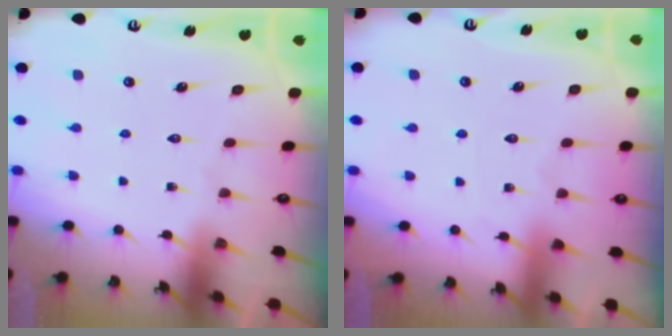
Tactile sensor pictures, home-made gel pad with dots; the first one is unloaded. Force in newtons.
{"total": 1.8, "press": 1.8, "slide": 0.3}